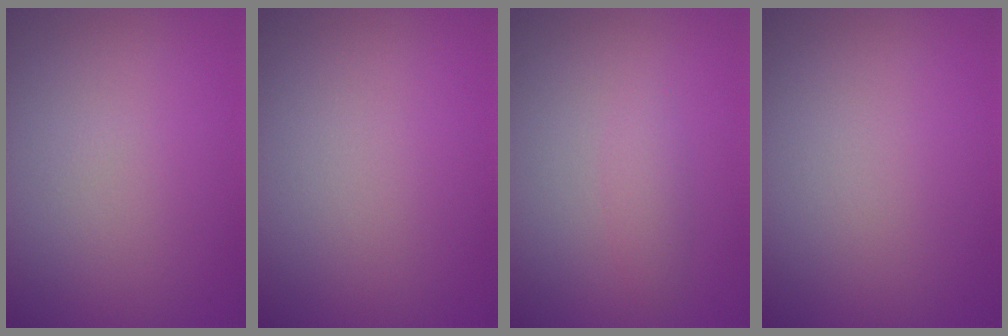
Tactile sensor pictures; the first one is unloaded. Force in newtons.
{"total": 0.0}
{"total": 1.1, "press": 1.1, "slide": 0.0}
{"total": 0.0}